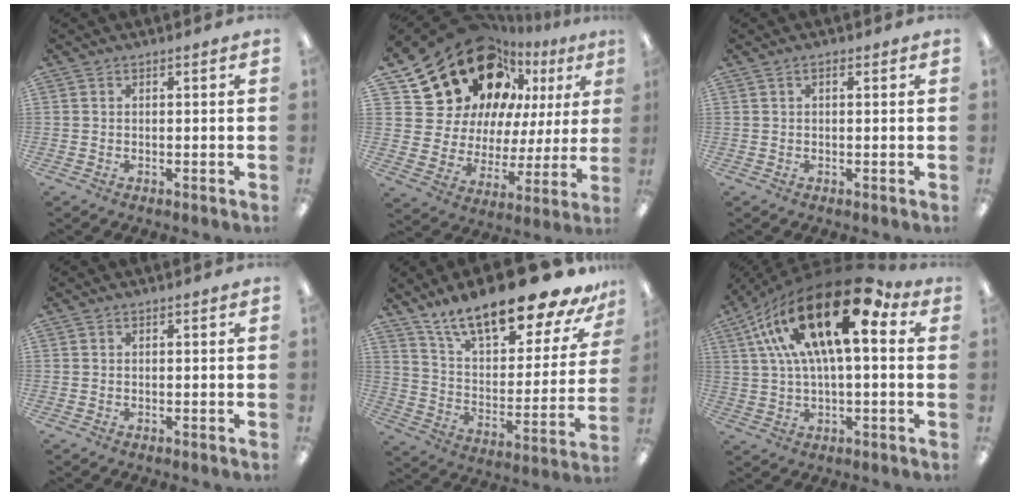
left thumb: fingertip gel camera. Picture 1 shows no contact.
{"total": 20.1, "force": [15.0, 11.5, 6.7], "torque": [-0.130, -0.112, 0.286]}
{"total": 1.1, "force": [0.2, 0.6, 0.9], "torque": [-0.018, 0.004, 0.003]}
{"total": 0.0}
{"total": 22.3, "force": [17.4, 6.8, 12.2], "torque": [-0.199, -0.113, 0.297]}
{"total": 24.5, "force": [10.5, 9.5, 20.0], "torque": [-0.368, -0.049, 0.174]}